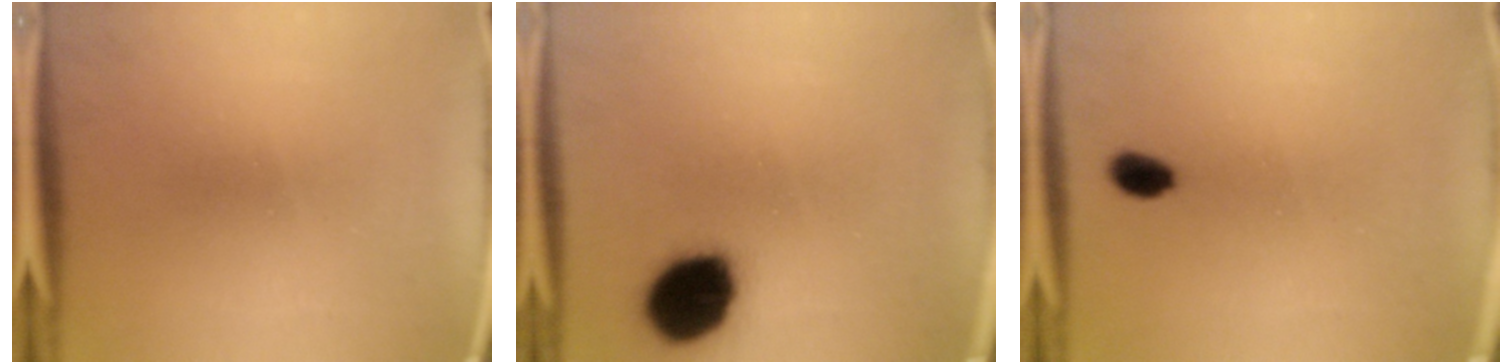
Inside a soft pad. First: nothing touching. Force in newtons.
{"total": 15.5}
{"total": 3.1}